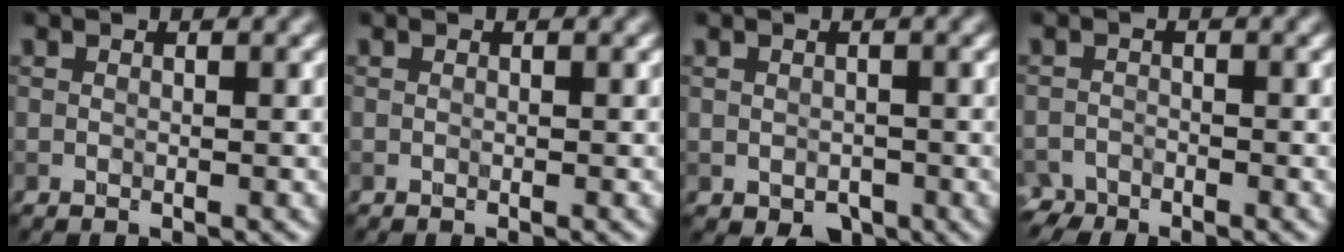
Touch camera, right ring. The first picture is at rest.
{"total": 0.0}
{"total": 1.9, "force": [-0.7, 1.4, 0.9], "torque": [-0.007, -0.003, -0.009]}
{"total": 2.0, "force": [-1.8, 0.8, -0.1], "torque": [0.007, 0.000, -0.040]}